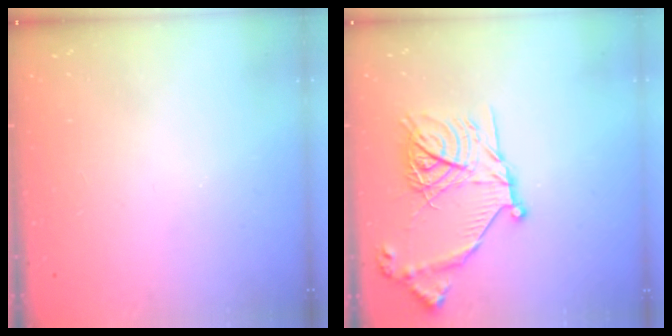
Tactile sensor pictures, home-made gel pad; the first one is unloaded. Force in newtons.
{"total": 18.2, "press": 18.2, "slide": 1.1}